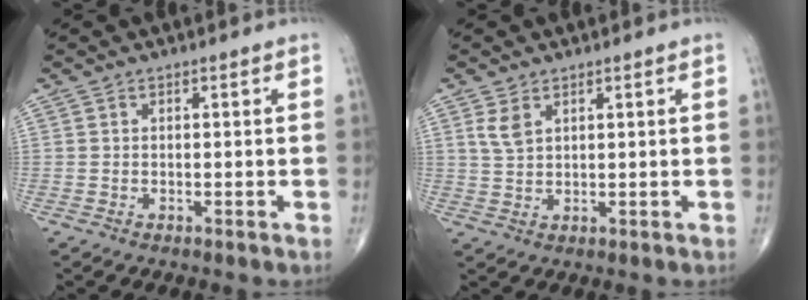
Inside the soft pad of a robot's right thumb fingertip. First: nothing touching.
{"total": 3.3, "force": [1.6, 2.2, 1.9], "torque": [-0.031, -0.006, 0.038]}